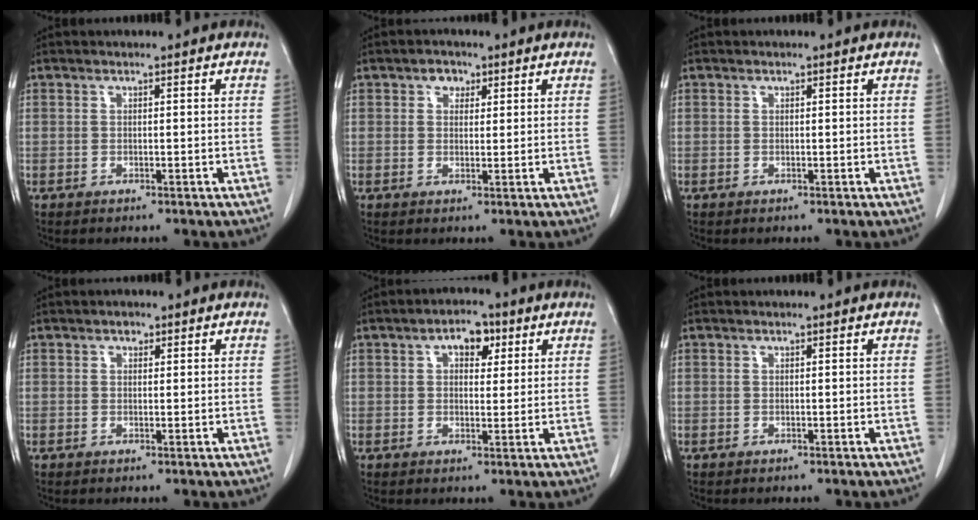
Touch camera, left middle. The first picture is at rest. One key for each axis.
{"total": 2.2, "fx": 1.2, "fy": 1.6, "fz": 1.0, "tx": -0.014, "ty": 0.006, "tz": 0.017}
{"total": 0.0}
{"total": 0.9, "fx": 0.5, "fy": 0.7, "fz": 0.4, "tx": -0.006, "ty": -0.001, "tz": 0.007}
{"total": 4.6, "fx": 2.0, "fy": 2.6, "fz": 3.2, "tx": -0.047, "ty": 0.016, "tz": 0.028}
{"total": 0.0}